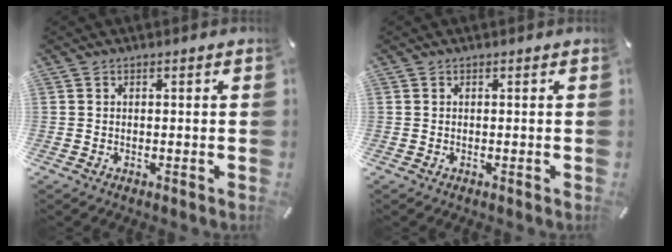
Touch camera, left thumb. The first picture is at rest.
{"total": 0.0}